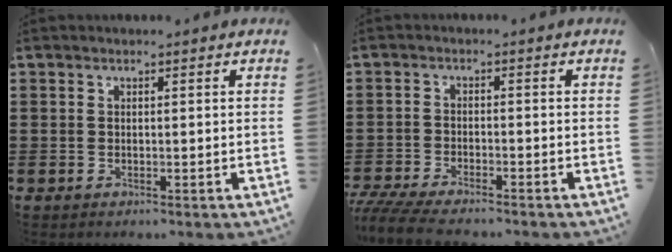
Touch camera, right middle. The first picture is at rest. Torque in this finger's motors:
{"motor_torque": [1.04, -0.20, 0.43, 0.21]}